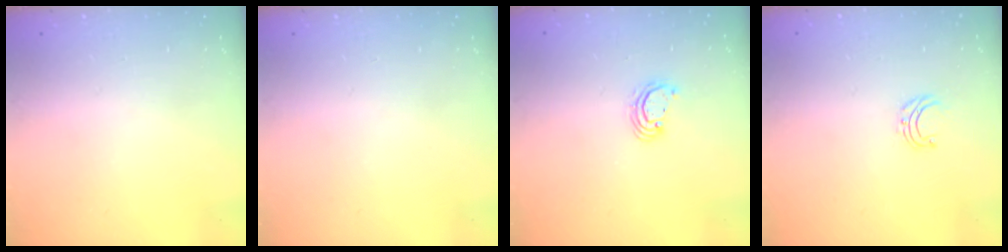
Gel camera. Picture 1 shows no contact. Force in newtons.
{"total": 0.0}
{"total": 3.3, "press": 3.3, "slide": 0.2}
{"total": 4.2, "press": 4.2, "slide": 0.4}